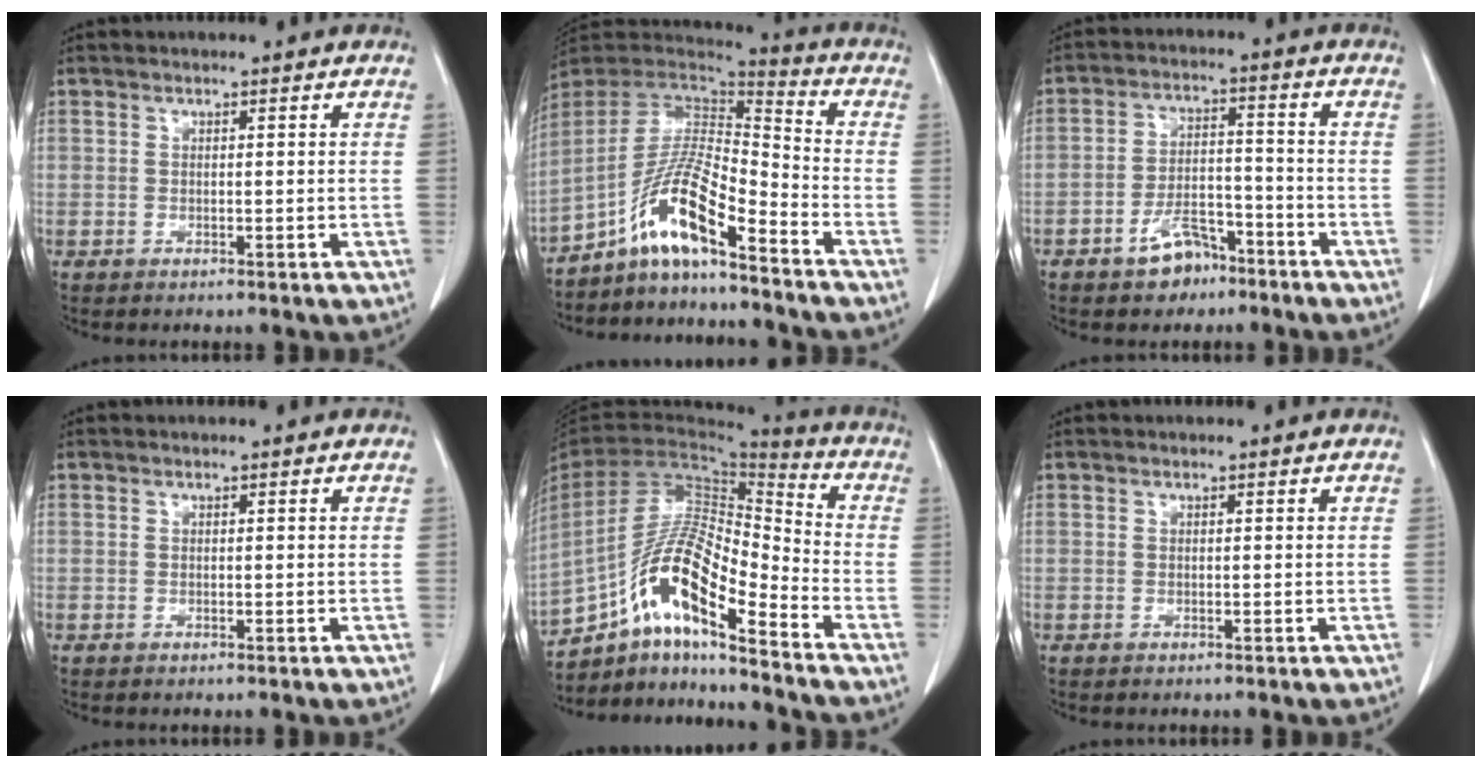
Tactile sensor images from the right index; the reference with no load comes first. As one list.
[{"total": 11.8, "force": [-7.9, 1.2, 8.8], "torque": [-0.168, 0.012, -0.147]}, {"total": 6.7, "force": [-4.6, 3.4, 3.5], "torque": [-0.071, 0.012, -0.076]}, {"total": 0.0}, {"total": 15.5, "force": [-9.5, 2.7, 11.9], "torque": [-0.226, 0.013, -0.171]}, {"total": 0.0}]